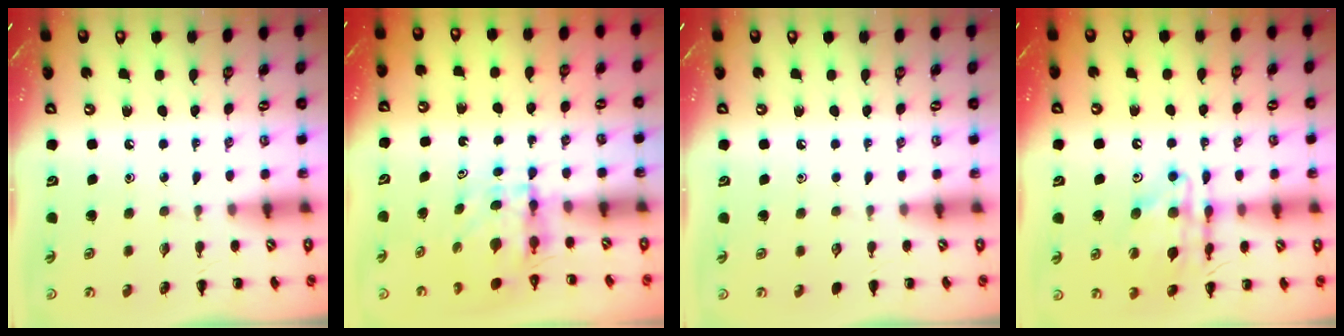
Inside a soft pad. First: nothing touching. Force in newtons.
{"total": 3.9, "press": 3.9, "slide": 0.3}
{"total": 0.0}
{"total": 15.0, "press": 14.7, "slide": 3.1}